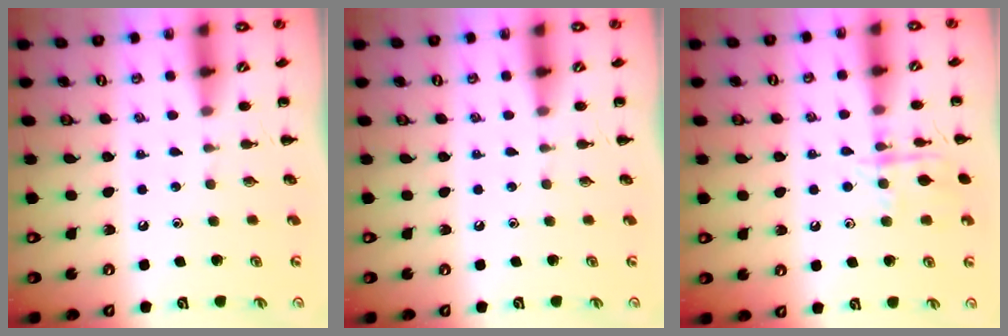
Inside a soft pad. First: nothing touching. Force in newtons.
{"total": 0.0}
{"total": 11.1, "press": 11.1, "slide": 0.5}